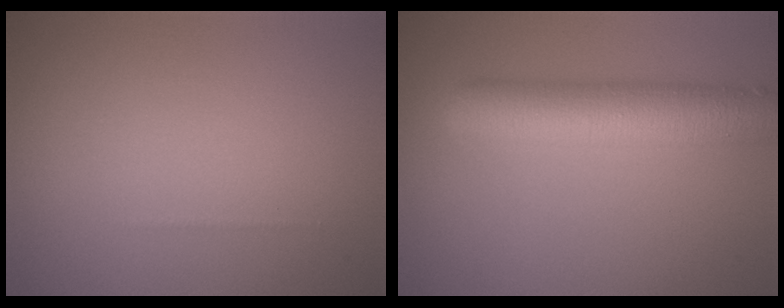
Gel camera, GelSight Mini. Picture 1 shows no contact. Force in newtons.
{"total": 7.8, "press": 7.8, "slide": 0.3}